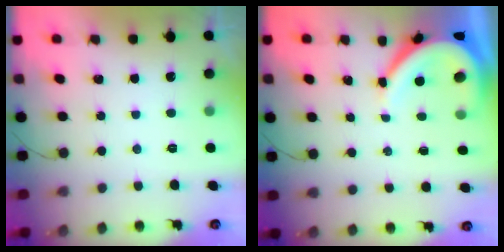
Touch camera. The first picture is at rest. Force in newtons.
{"total": 9.3, "press": 9.3, "slide": 0.9}